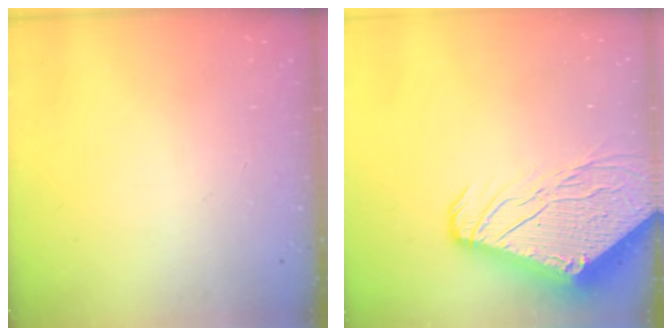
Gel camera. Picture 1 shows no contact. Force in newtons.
{"total": 16.7, "press": 16.6, "slide": 2.0}